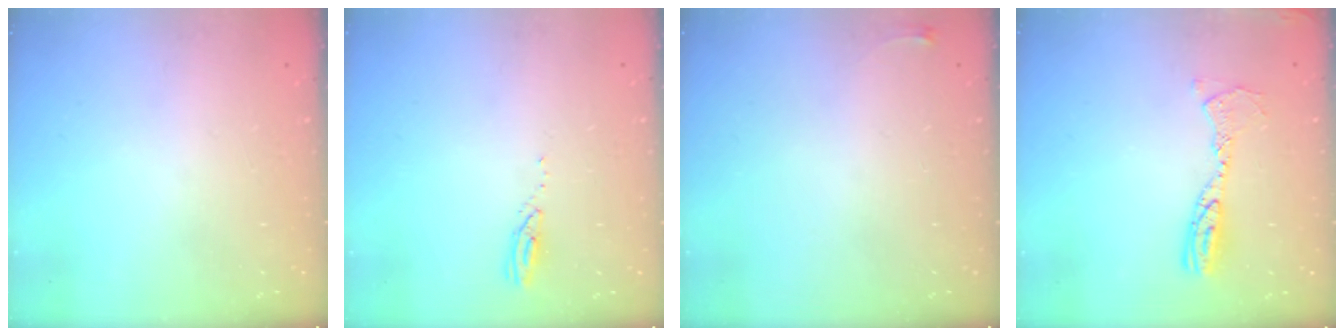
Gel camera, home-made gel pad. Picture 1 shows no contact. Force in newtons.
{"total": 3.0, "press": 3.0, "slide": 0.1}
{"total": 2.6, "press": 2.6, "slide": 0.6}
{"total": 10.6, "press": 10.6, "slide": 0.9}